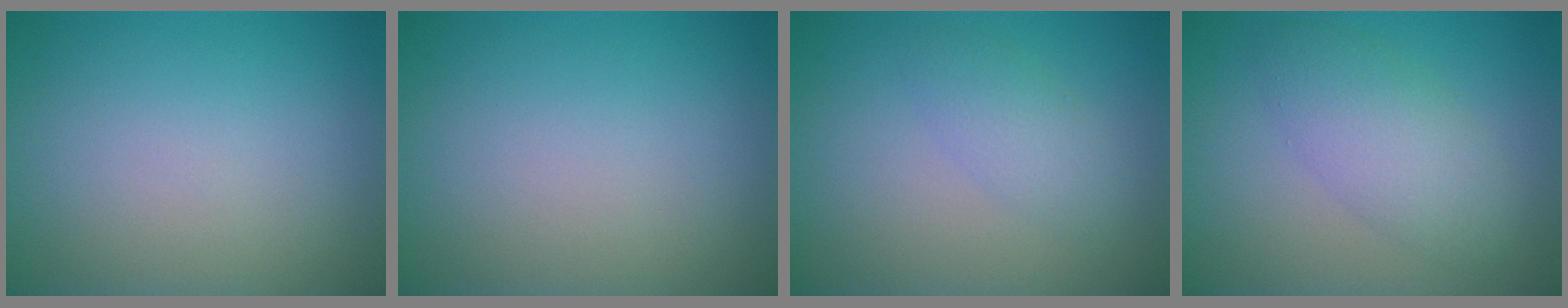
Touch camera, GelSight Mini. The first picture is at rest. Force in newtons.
{"total": 0.0}
{"total": 2.2, "press": 2.2, "slide": 0.1}
{"total": 4.1, "press": 4.1, "slide": 0.1}